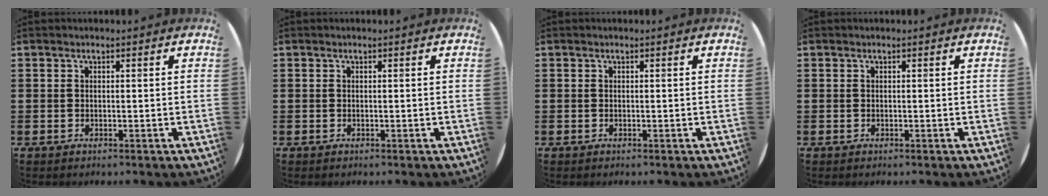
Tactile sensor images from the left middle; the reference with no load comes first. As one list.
[{"total": 0.0}, {"total": 0.0}, {"total": 0.0}]